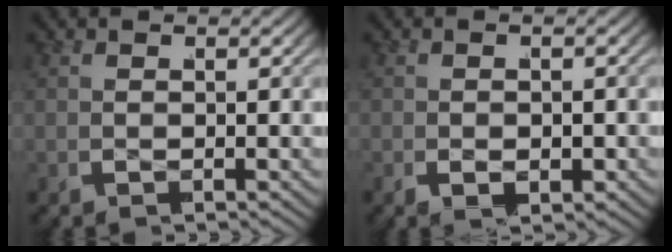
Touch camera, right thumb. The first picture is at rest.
{"total": 1.6, "force": [-0.8, 1.0, 1.0], "torque": [-0.017, -0.004, -0.012]}